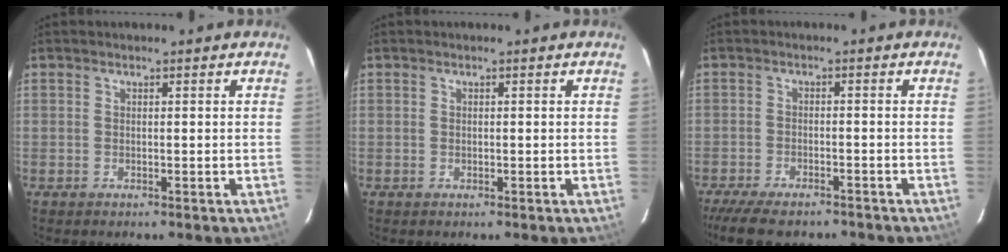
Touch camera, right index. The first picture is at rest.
{"total": 0.0}
{"total": 11.6, "force": [-9.7, 3.5, 5.5], "torque": [-0.124, -0.029, -0.154]}